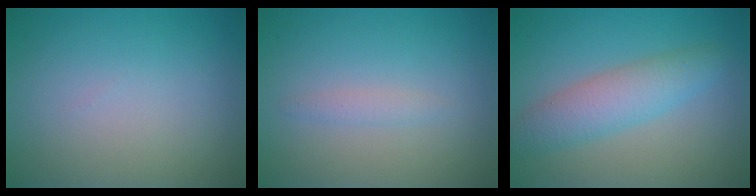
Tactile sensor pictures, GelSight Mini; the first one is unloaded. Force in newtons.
{"total": 1.0, "press": 1.0, "slide": 0.0}
{"total": 4.2, "press": 4.2, "slide": 0.1}